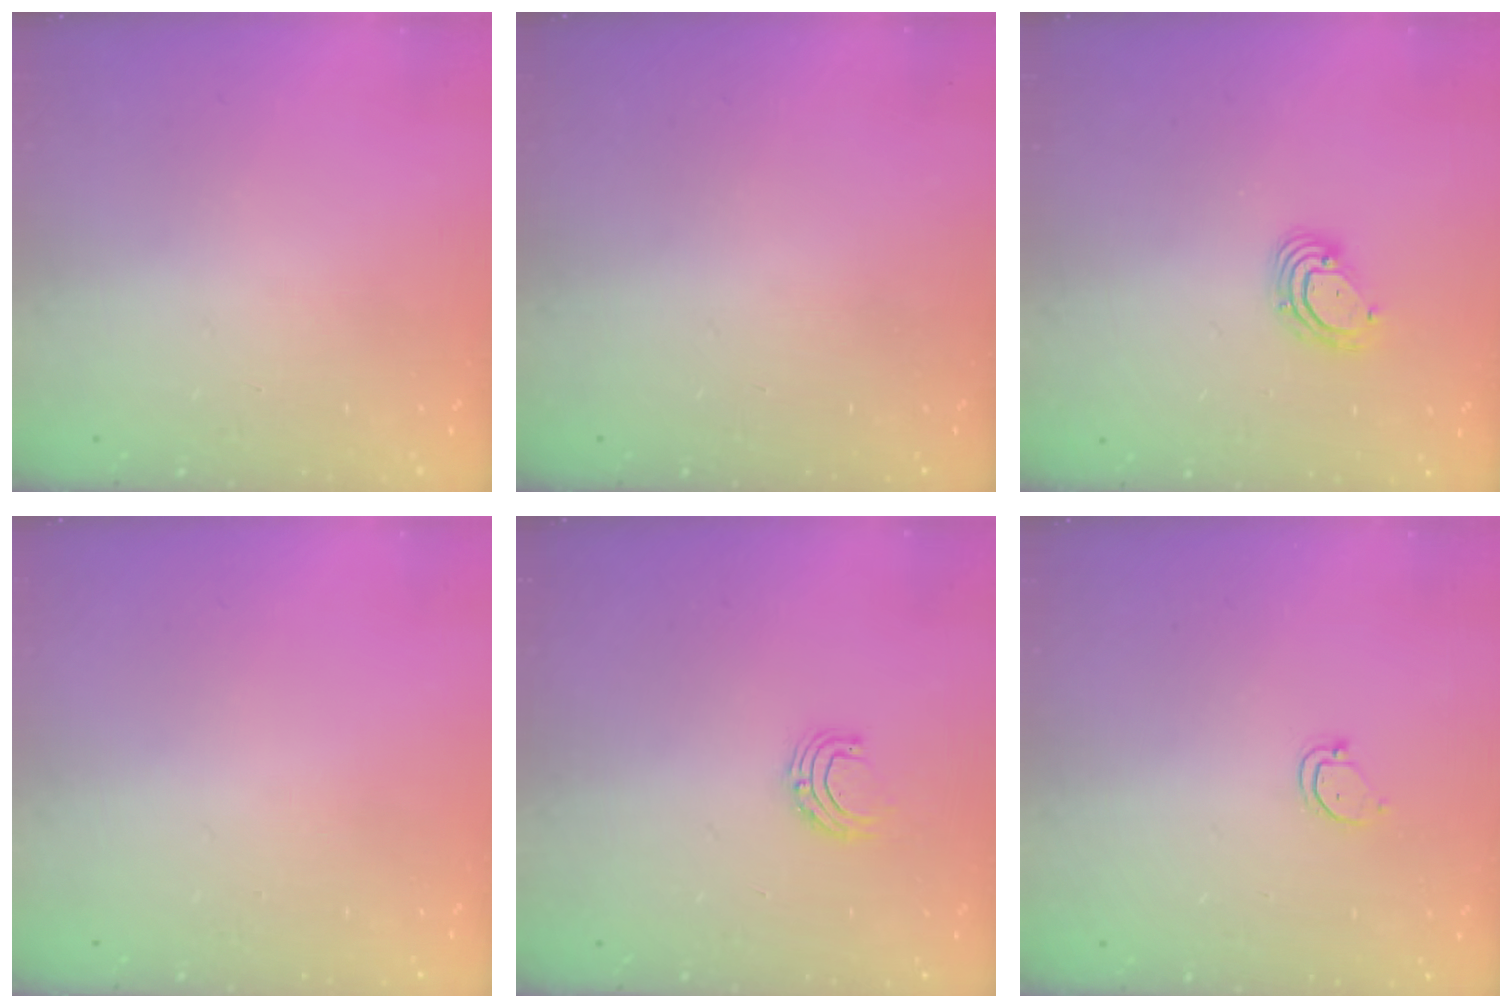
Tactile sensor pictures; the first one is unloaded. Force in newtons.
{"total": 0.0}
{"total": 5.6, "press": 5.6, "slide": 0.7}
{"total": 0.0}
{"total": 5.5, "press": 5.5, "slide": 0.6}
{"total": 3.6, "press": 3.6, "slide": 0.2}